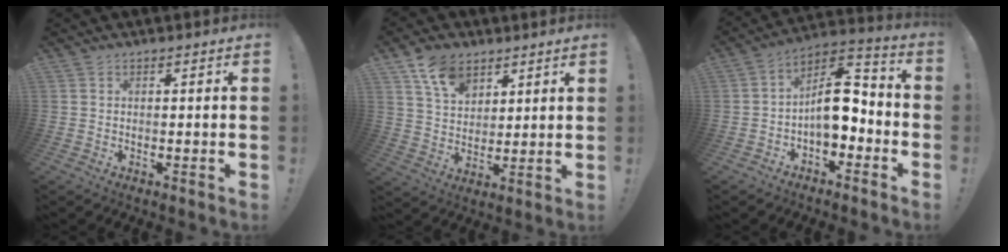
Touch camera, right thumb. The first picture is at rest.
{"total": 10.6, "force": [6.8, 6.5, 4.9], "torque": [-0.080, -0.031, 0.128]}
{"total": 12.8, "force": [-1.7, 8.2, 9.7], "torque": [-0.145, 0.018, -0.024]}